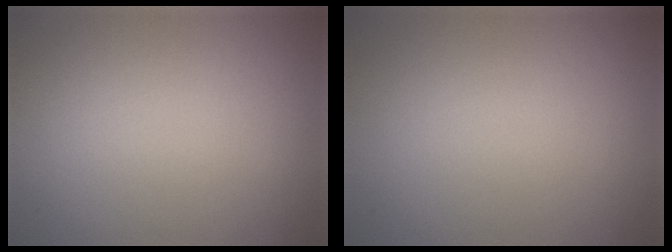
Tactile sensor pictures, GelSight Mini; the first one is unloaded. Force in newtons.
{"total": 0.0}